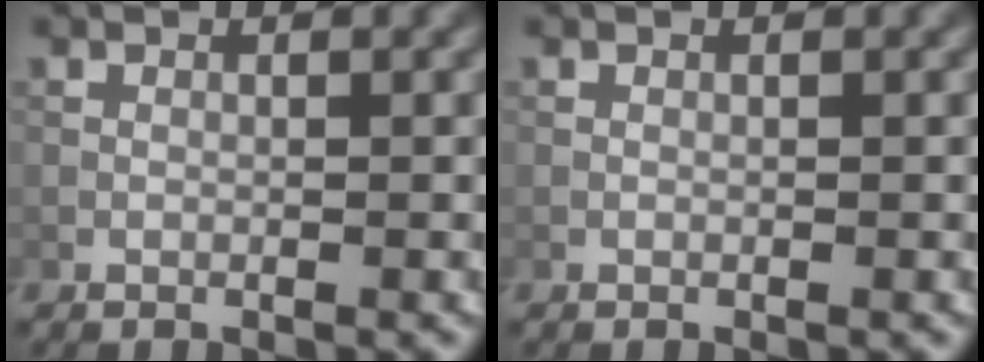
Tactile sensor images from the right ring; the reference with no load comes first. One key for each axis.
{"total": 0.0}